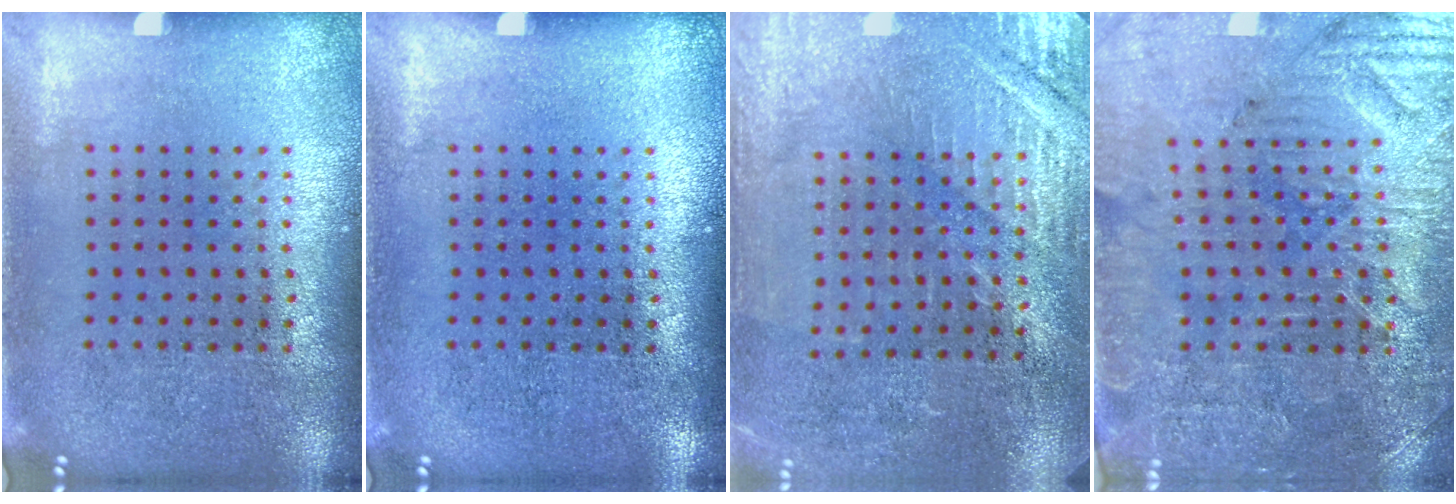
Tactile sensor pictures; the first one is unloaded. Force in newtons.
{"total": 0.0}
{"total": 2.9, "press": 2.9, "slide": 0.3}
{"total": 3.7, "press": 3.4, "slide": 1.5}